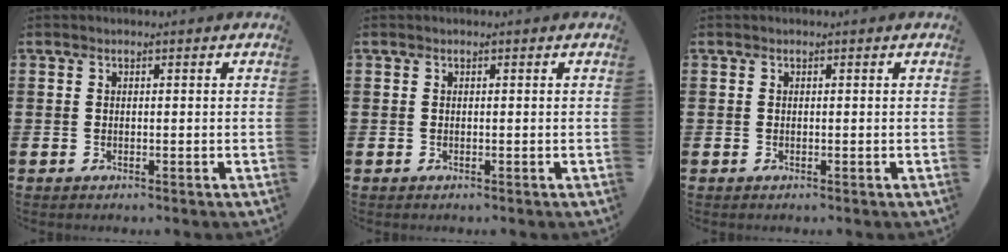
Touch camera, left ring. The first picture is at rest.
{"total": 0.0}
{"total": 0.0}